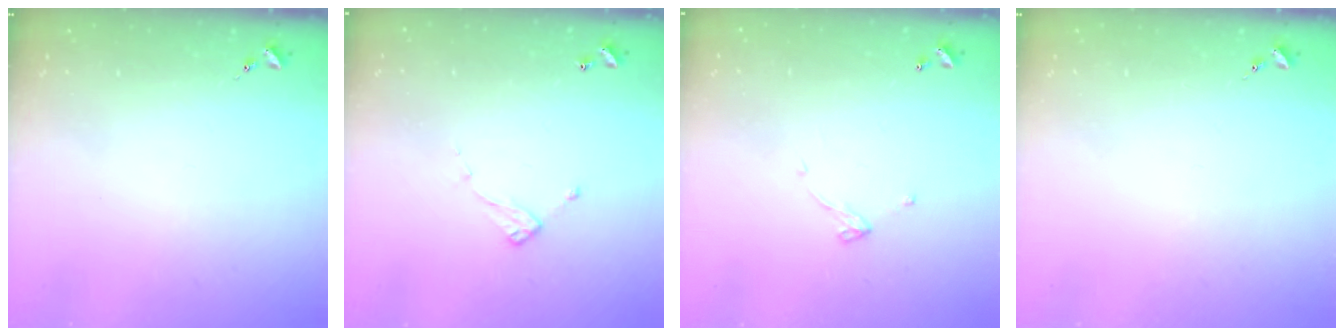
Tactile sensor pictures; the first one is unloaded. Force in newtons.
{"total": 5.0, "press": 5.0, "slide": 0.4}
{"total": 4.9, "press": 4.9, "slide": 0.2}
{"total": 0.0}